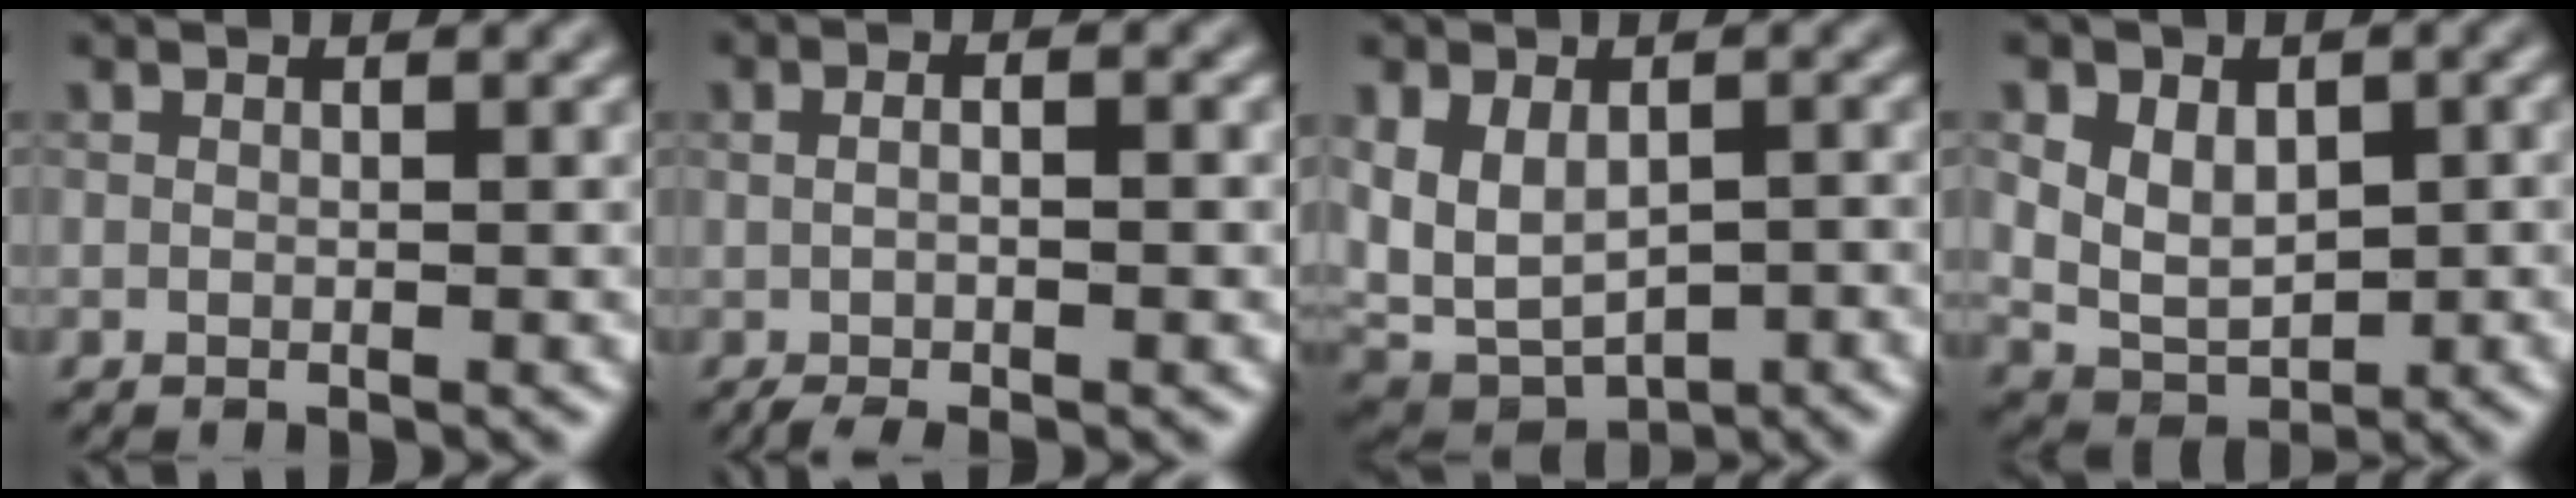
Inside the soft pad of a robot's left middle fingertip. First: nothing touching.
{"total": 3.6, "force": [-0.6, 1.3, 3.3], "torque": [-0.049, 0.004, -0.005]}
{"total": 7.5, "force": [-0.7, 5.0, 5.6], "torque": [-0.118, -0.016, -0.007]}
{"total": 4.8, "force": [0.9, 3.6, 3.1], "torque": [-0.051, -0.009, 0.021]}